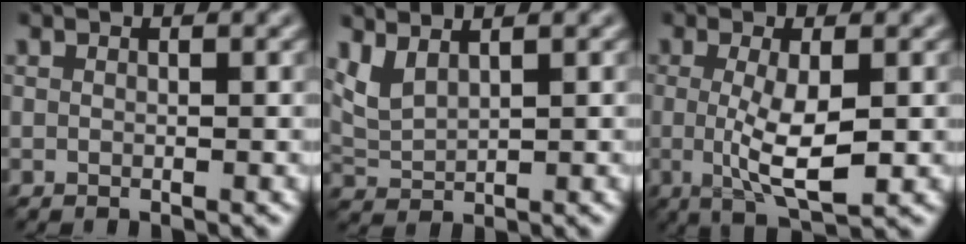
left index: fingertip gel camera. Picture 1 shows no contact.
{"total": 2.5, "force": [1.8, 0.7, 1.6], "torque": [-0.046, 0.003, 0.046]}
{"total": 5.0, "force": [-0.3, 1.1, 4.8], "torque": [-0.094, -0.008, 0.000]}